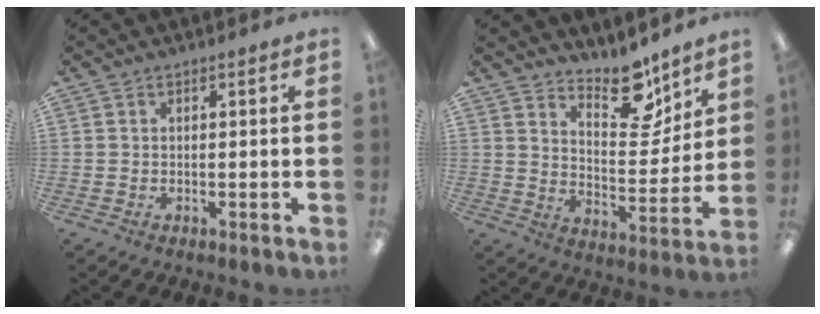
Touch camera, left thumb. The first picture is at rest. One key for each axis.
{"total": 13.0, "fx": 10.7, "fy": 5.2, "fz": 5.3, "tx": -0.060, "ty": -0.080, "tz": 0.189}